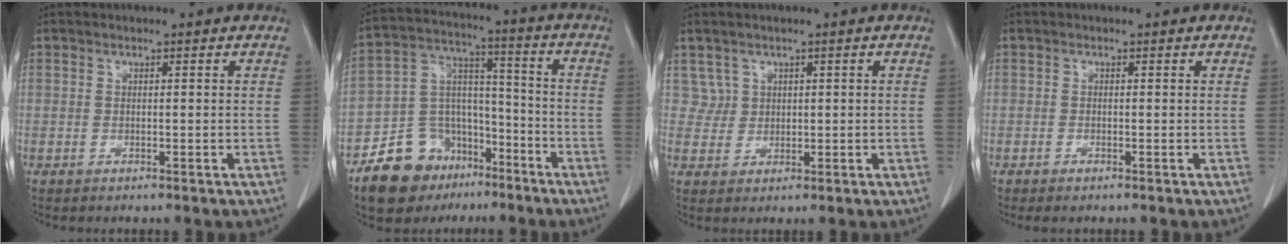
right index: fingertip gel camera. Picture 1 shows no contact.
{"total": 13.7, "force": [-9.3, 9.1, 4.5], "torque": [-0.083, 0.061, -0.153]}
{"total": 2.6, "force": [1.2, 2.3, -0.2], "torque": [0.016, 0.008, 0.019]}
{"total": 0.9, "force": [-0.7, 0.1, 0.5], "torque": [-0.008, 0.000, -0.008]}